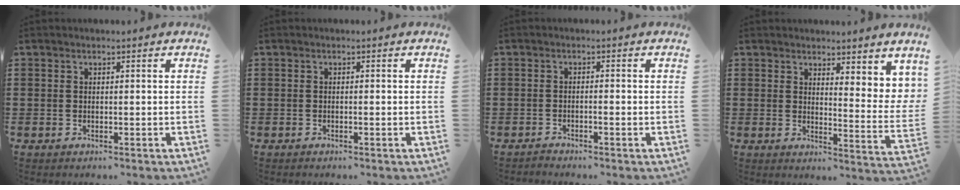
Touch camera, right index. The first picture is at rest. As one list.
[{"total": 0.5, "force": [-0.4, -0.1, 0.3], "torque": [-0.006, -0.001, -0.008]}, {"total": 1.1, "force": [-1.0, -0.1, 0.4], "torque": [-0.007, 0.000, -0.020]}, {"total": 3.7, "force": [3.4, 0.8, 1.1], "torque": [-0.031, -0.020, 0.060]}]